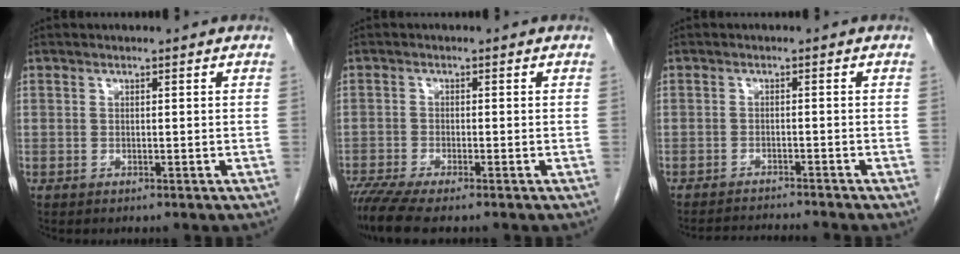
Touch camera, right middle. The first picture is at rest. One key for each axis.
{"total": 5.5, "fx": -4.5, "fy": 0.1, "fz": 3.2, "tx": -0.056, "ty": -0.014, "tz": -0.081}
{"total": 4.9, "fx": -4.8, "fy": -1.1, "fz": 0.7, "tx": -0.008, "ty": -0.009, "tz": -0.077}